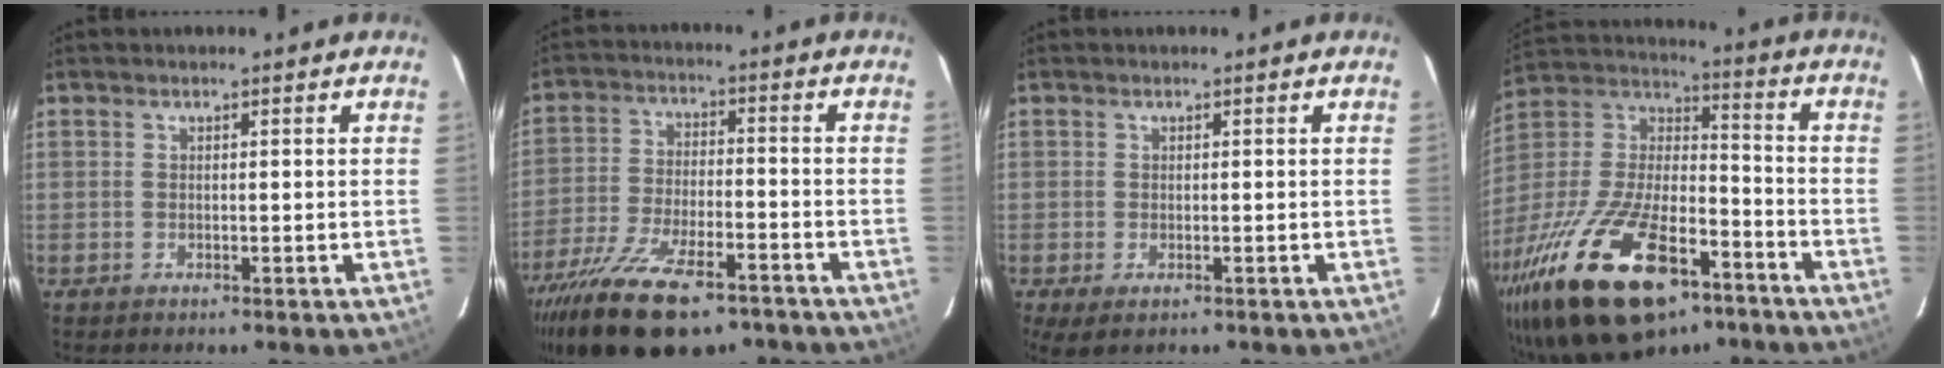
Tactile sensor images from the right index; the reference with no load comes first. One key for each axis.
{"total": 20.4, "fx": -14.6, "fy": 7.5, "fz": 12.2, "tx": -0.246, "ty": -0.044, "tz": -0.240}
{"total": 3.5, "fx": -1.7, "fy": 1.6, "fz": 2.6, "tx": -0.050, "ty": -0.015, "tz": -0.024}
{"total": 32.4, "fx": -18.8, "fy": 14.3, "fz": 22.2, "tx": -0.449, "ty": -0.027, "tz": -0.304}